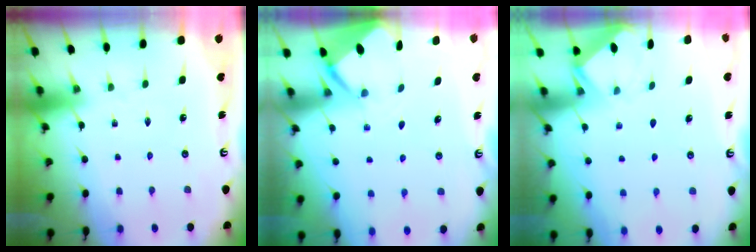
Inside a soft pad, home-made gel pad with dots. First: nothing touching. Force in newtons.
{"total": 2.6, "press": 2.6, "slide": 0.0}
{"total": 1.7, "press": 1.6, "slide": 0.2}